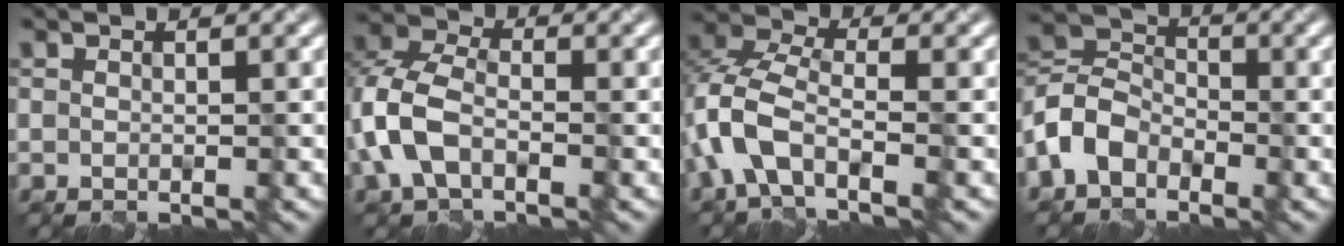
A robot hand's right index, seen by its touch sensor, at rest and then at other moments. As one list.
[{"total": 5.3, "force": [-1.7, 3.4, 3.7], "torque": [-0.097, 0.004, -0.043]}, {"total": 6.3, "force": [-2.8, 3.0, 4.7], "torque": [-0.110, 0.005, -0.066]}, {"total": 4.9, "force": [-2.8, 3.3, 2.3], "torque": [-0.050, 0.007, -0.068]}]